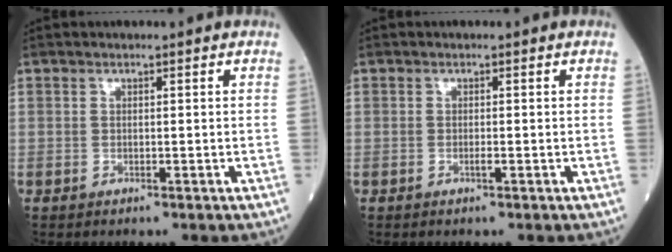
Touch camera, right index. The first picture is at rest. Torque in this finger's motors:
{"motor_torque": [0.04, 0.00, 0.07, 0.03]}